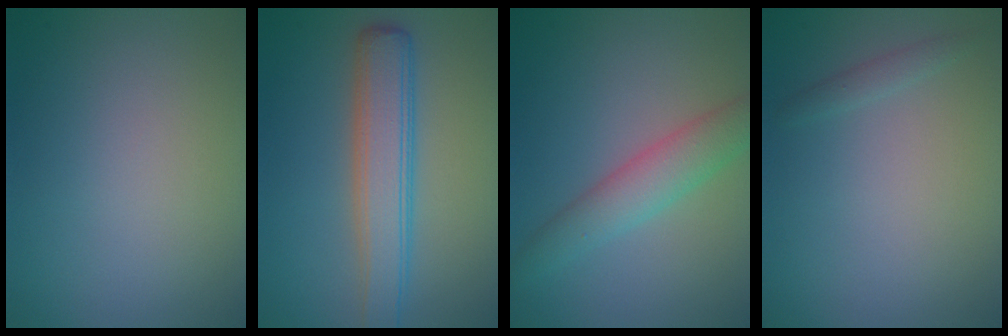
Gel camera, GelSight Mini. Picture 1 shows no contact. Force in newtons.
{"total": 5.4, "press": 5.4, "slide": 0.1}
{"total": 3.9, "press": 3.9, "slide": 0.0}
{"total": 0.8, "press": 0.8, "slide": 0.1}